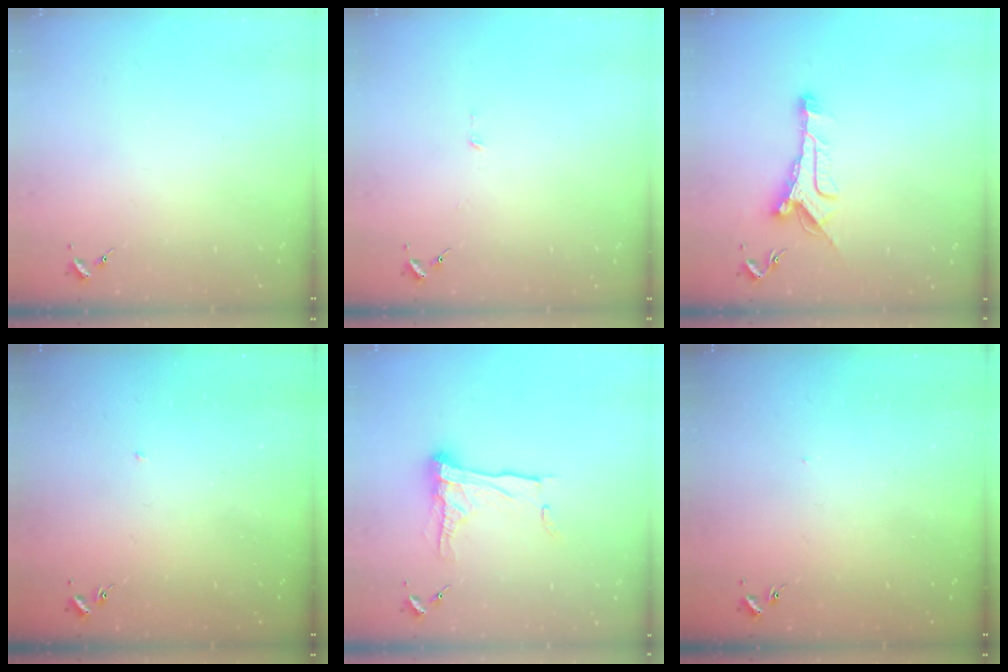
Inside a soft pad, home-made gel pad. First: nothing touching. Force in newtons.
{"total": 2.8, "press": 2.8, "slide": 0.2}
{"total": 10.4, "press": 10.3, "slide": 0.8}
{"total": 1.4, "press": 1.3, "slide": 0.1}
{"total": 13.3, "press": 13.3, "slide": 0.9}
{"total": 2.9, "press": 2.9, "slide": 0.2}